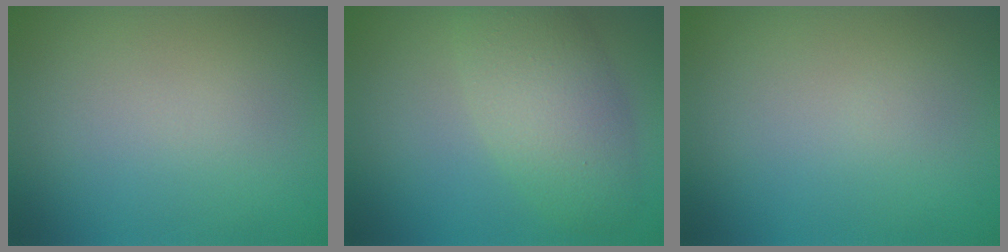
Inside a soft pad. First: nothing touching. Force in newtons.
{"total": 5.3, "press": 5.3, "slide": 0.3}
{"total": 0.0}